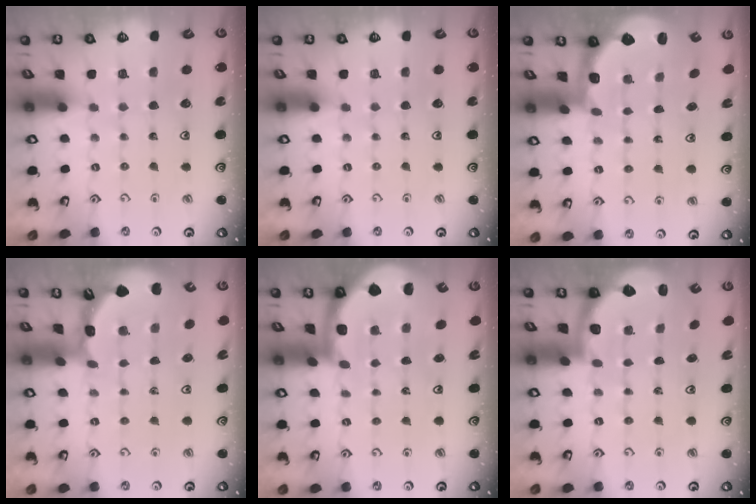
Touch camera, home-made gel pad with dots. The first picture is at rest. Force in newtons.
{"total": 0.0}
{"total": 2.6, "press": 1.9, "slide": 1.7}
{"total": 1.9, "press": 1.9, "slide": 0.1}
{"total": 2.5, "press": 2.4, "slide": 0.5}
{"total": 2.4, "press": 2.1, "slide": 1.3}